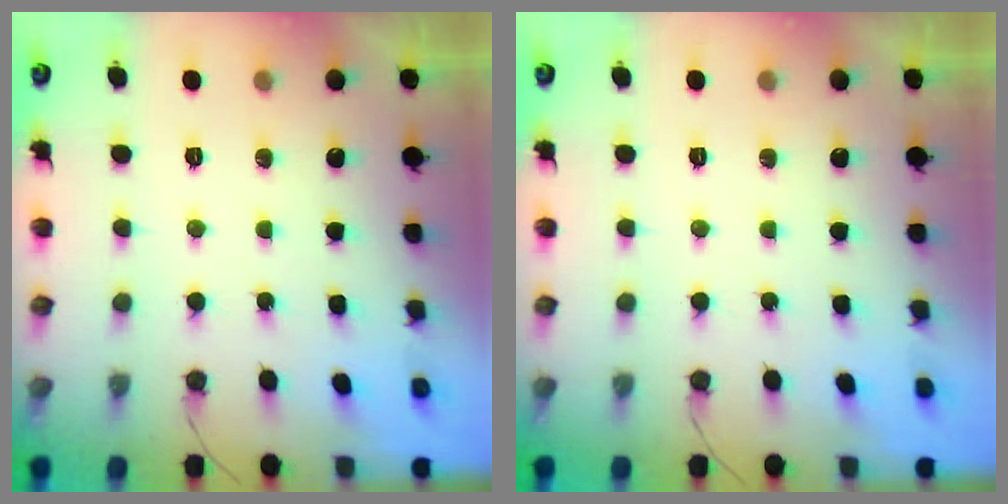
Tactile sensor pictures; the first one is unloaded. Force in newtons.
{"total": 0.0}